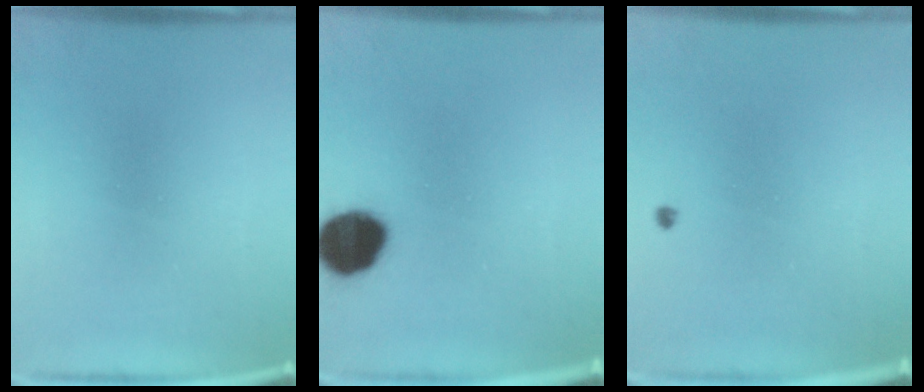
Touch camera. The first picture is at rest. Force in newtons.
{"total": 11.7}
{"total": 0.7}